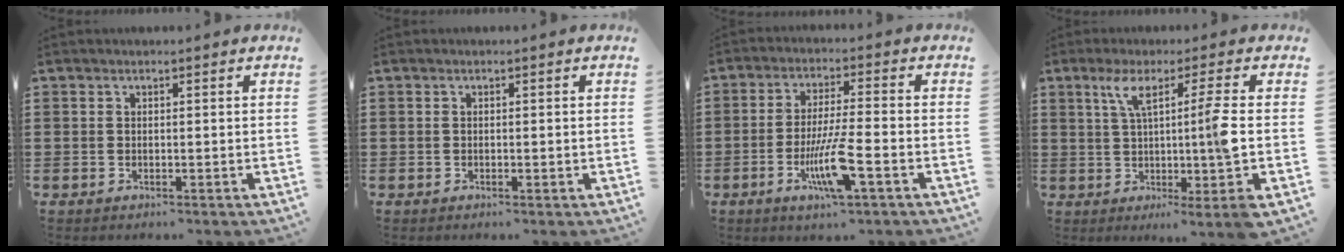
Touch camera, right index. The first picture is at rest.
{"total": 0.0}
{"total": 8.7, "force": [-3.6, 1.0, 7.8], "torque": [-0.158, -0.015, -0.069]}
{"total": 10.1, "force": [1.4, -0.8, 10.0], "torque": [-0.180, -0.001, 0.009]}